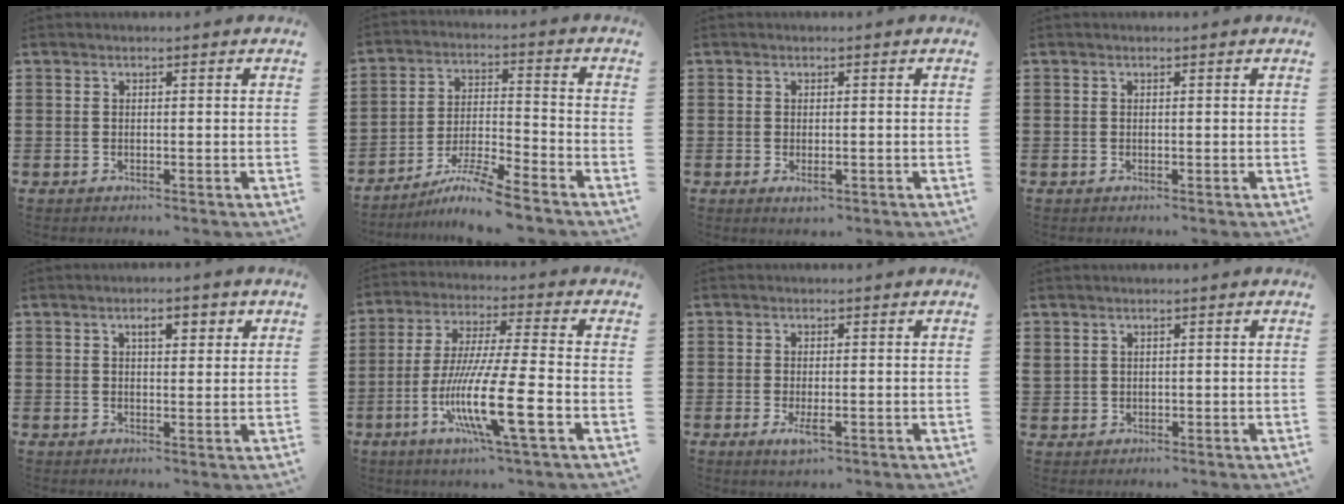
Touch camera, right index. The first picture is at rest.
{"total": 7.4, "force": [-6.5, -0.2, 3.6], "torque": [-0.076, -0.011, -0.126]}
{"total": 1.3, "force": [-0.4, 0.4, 1.2], "torque": [-0.023, -0.004, -0.006]}
{"total": 0.0}
{"total": 3.1, "force": [1.3, 1.2, 2.5], "torque": [-0.037, 0.002, 0.016]}
{"total": 15.4, "force": [-5.3, 1.8, 14.3], "torque": [-0.294, -0.014, -0.103]}
{"total": 2.2, "force": [-0.7, 0.6, 2.0], "torque": [-0.048, -0.008, -0.016]}
{"total": 1.3, "force": [1.0, 0.8, 0.2], "torque": [-0.007, 0.003, 0.021]}